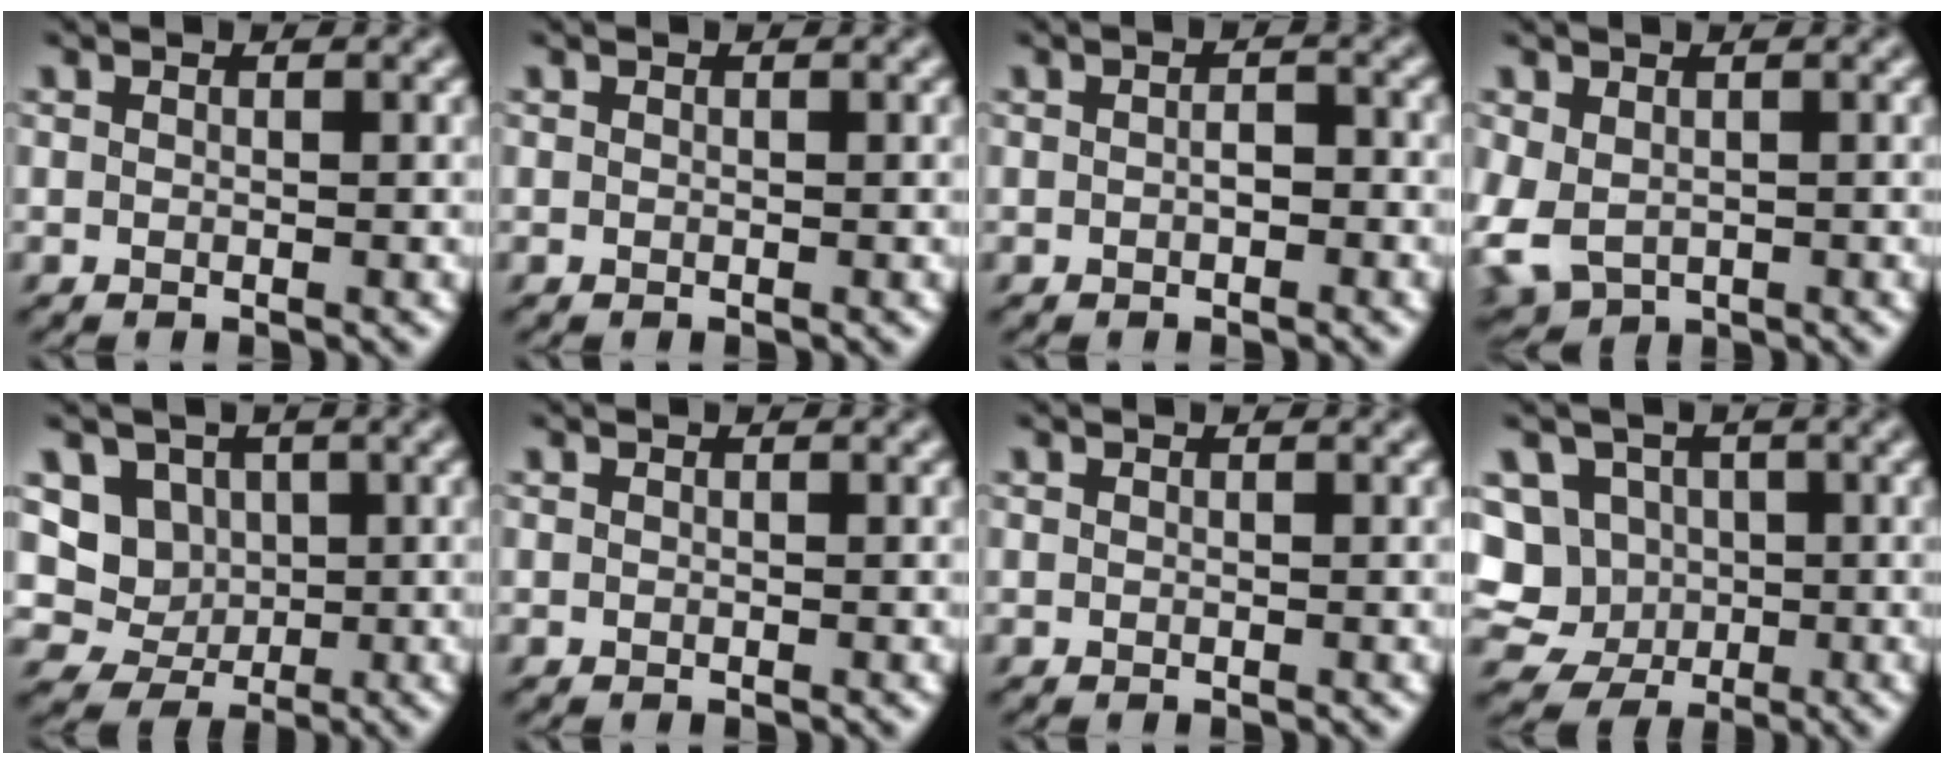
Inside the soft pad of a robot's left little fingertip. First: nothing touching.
{"total": 0.0}
{"total": 1.5, "force": [-0.4, 0.8, 1.2], "torque": [-0.022, 0.001, -0.009]}
{"total": 4.7, "force": [-0.8, 3.4, 3.1], "torque": [-0.086, -0.012, -0.010]}
{"total": 3.5, "force": [0.5, 3.2, 1.1], "torque": [-0.018, -0.006, 0.001]}
{"total": 0.0}
{"total": 0.0}
{"total": 11.6, "force": [-0.4, 10.7, 4.4], "torque": [-0.094, 0.016, -0.034]}